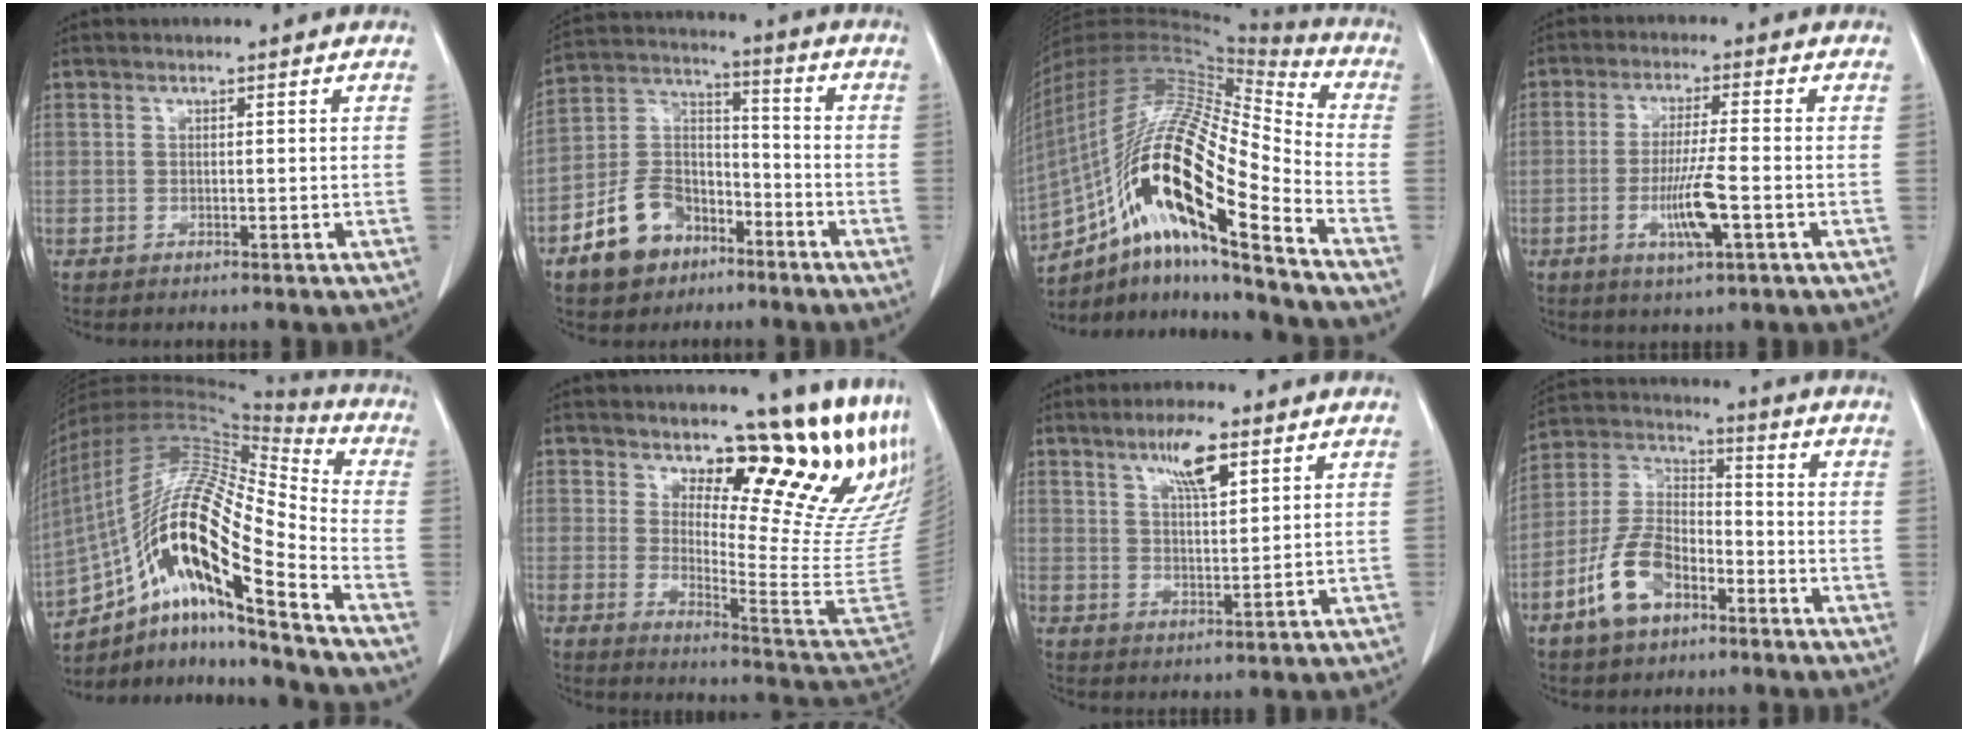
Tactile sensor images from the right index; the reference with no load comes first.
{"total": 11.8, "force": [-6.7, 8.1, 5.3], "torque": [-0.113, 0.024, -0.118]}
{"total": 24.4, "force": [-12.7, 3.7, 20.5], "torque": [-0.397, -0.003, -0.230]}
{"total": 7.4, "force": [-2.3, 0.3, 7.0], "torque": [-0.133, -0.011, -0.042]}
{"total": 22.4, "force": [-11.7, 3.2, 18.8], "torque": [-0.369, 0.005, -0.210]}
{"total": 21.5, "force": [17.0, 3.5, 12.7], "torque": [-0.177, -0.117, 0.210]}
{"total": 6.7, "force": [3.8, 1.4, 5.3], "torque": [-0.098, -0.001, 0.067]}
{"total": 11.0, "force": [-5.7, 6.1, 7.2], "torque": [-0.161, 0.014, -0.109]}